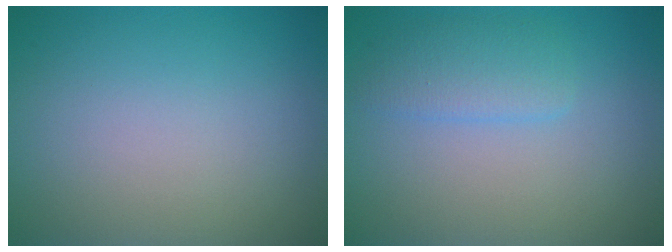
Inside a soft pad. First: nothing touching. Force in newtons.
{"total": 2.3, "press": 2.3, "slide": 0.1}